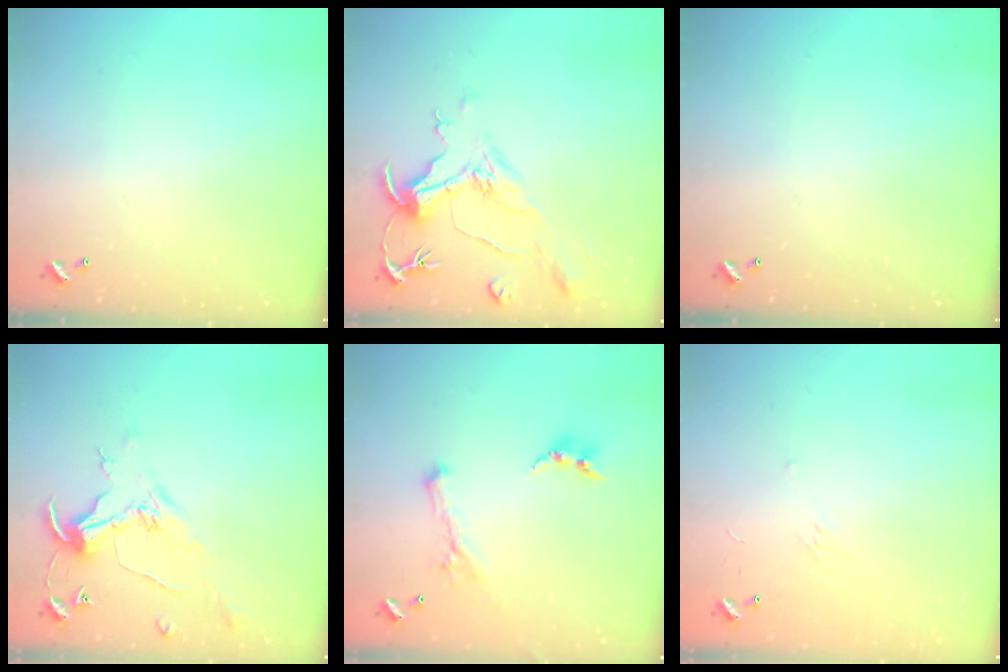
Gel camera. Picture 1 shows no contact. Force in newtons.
{"total": 1.9, "press": 1.4, "slide": 1.2}
{"total": 0.0}
{"total": 0.8, "press": 0.0, "slide": 0.8}
{"total": 0.0}
{"total": 6.1, "press": 6.1, "slide": 0.9}